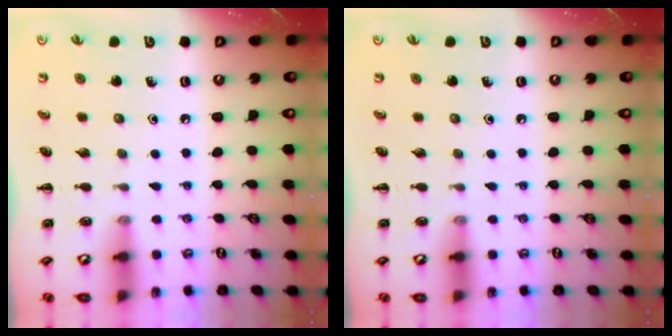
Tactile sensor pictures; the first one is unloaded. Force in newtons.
{"total": 0.0}